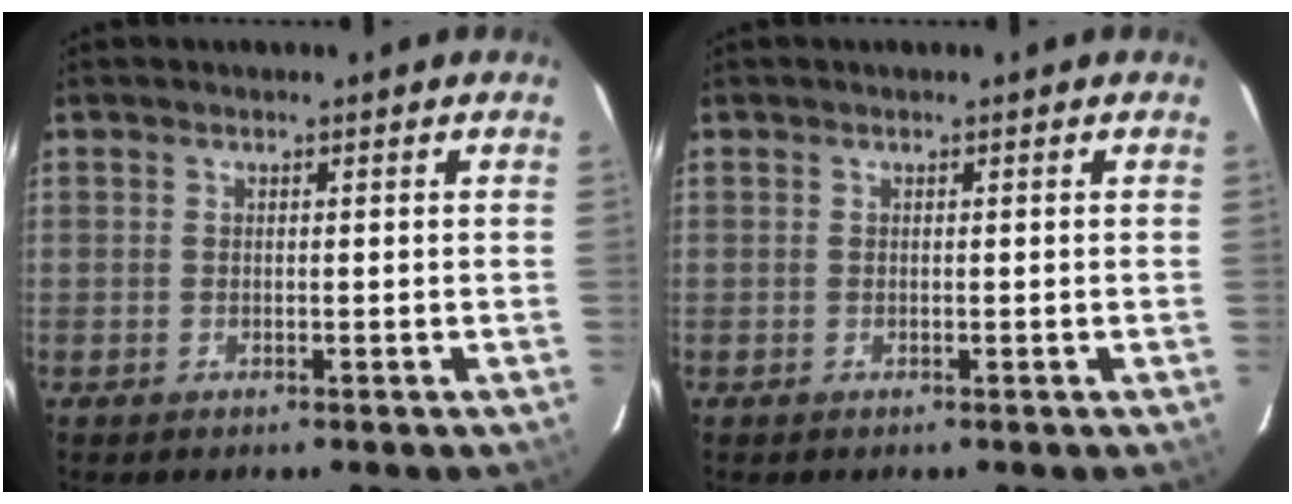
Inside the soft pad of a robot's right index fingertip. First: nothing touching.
{"total": 0.0}